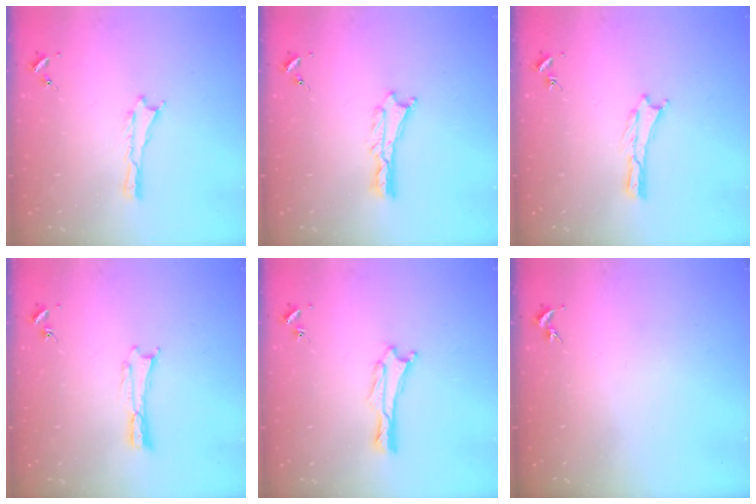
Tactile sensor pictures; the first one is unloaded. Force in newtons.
{"total": 0.7, "press": 0.6, "slide": 0.2}
{"total": 0.0}
{"total": 0.0}
{"total": 0.0}
{"total": 0.0}